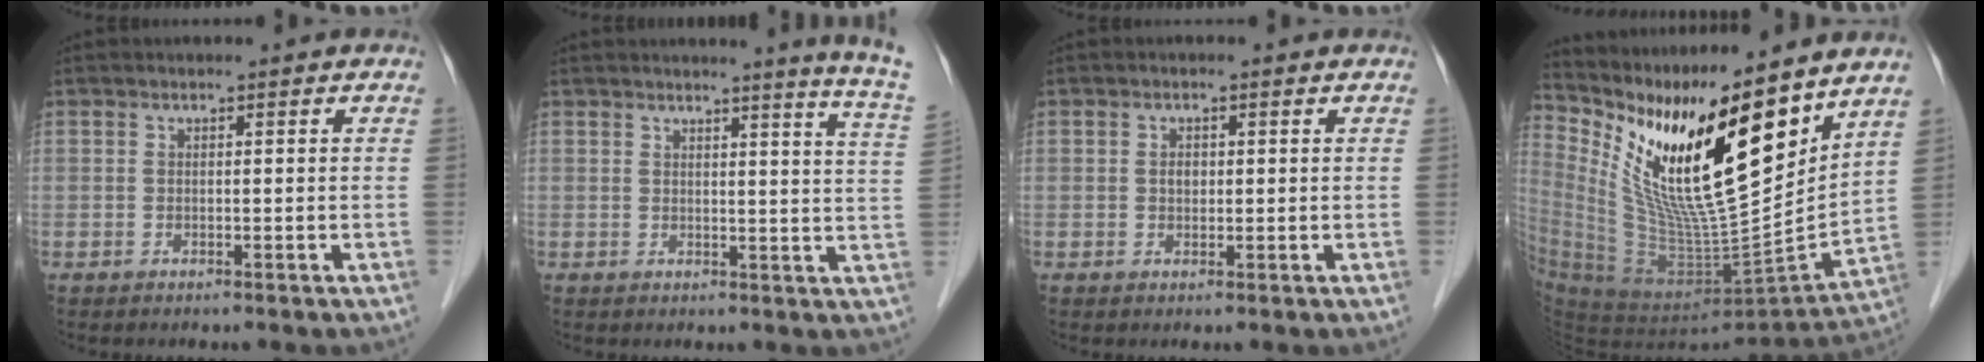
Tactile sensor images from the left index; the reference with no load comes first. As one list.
[{"total": 8.7, "force": [7.7, -1.9, 3.5], "torque": [-0.041, -0.066, 0.064]}, {"total": 1.4, "force": [0.1, 1.1, 0.9], "torque": [-0.016, 0.002, 0.003]}, {"total": 22.2, "force": [12.6, 4.2, 17.8], "torque": [-0.320, -0.014, 0.228]}]